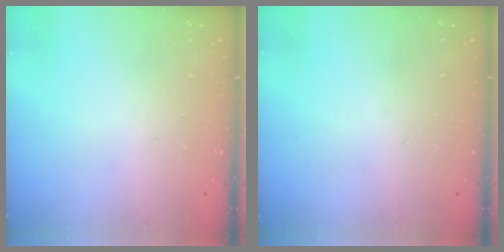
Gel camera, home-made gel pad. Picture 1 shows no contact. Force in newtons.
{"total": 0.0}